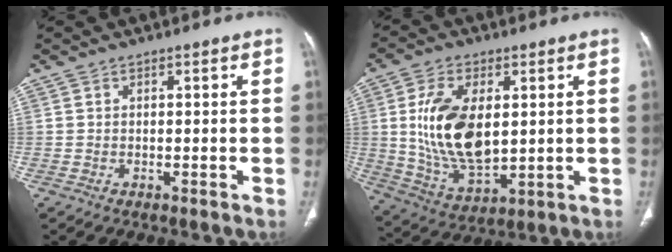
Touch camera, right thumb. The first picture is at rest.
{"total": 16.3, "force": [2.2, 8.9, 13.4], "torque": [-0.244, -0.016, 0.055]}